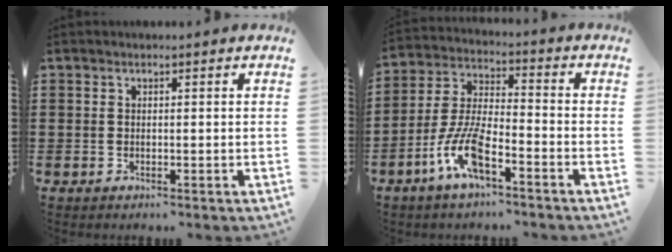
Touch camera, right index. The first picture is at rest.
{"total": 9.1, "force": [-5.1, 2.7, 7.0], "torque": [-0.169, -0.006, -0.099]}